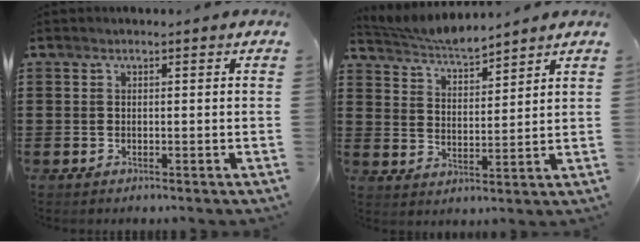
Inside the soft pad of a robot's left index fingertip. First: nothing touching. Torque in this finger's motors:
{"motor_torque": [-0.63, -0.55, -0.13, -0.02]}